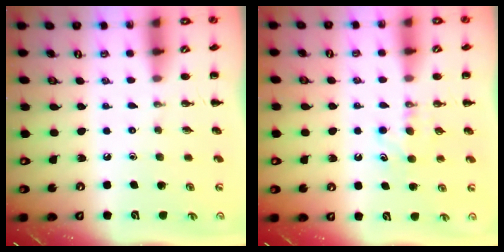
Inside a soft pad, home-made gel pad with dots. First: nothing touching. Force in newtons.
{"total": 5.1, "press": 4.8, "slide": 1.5}